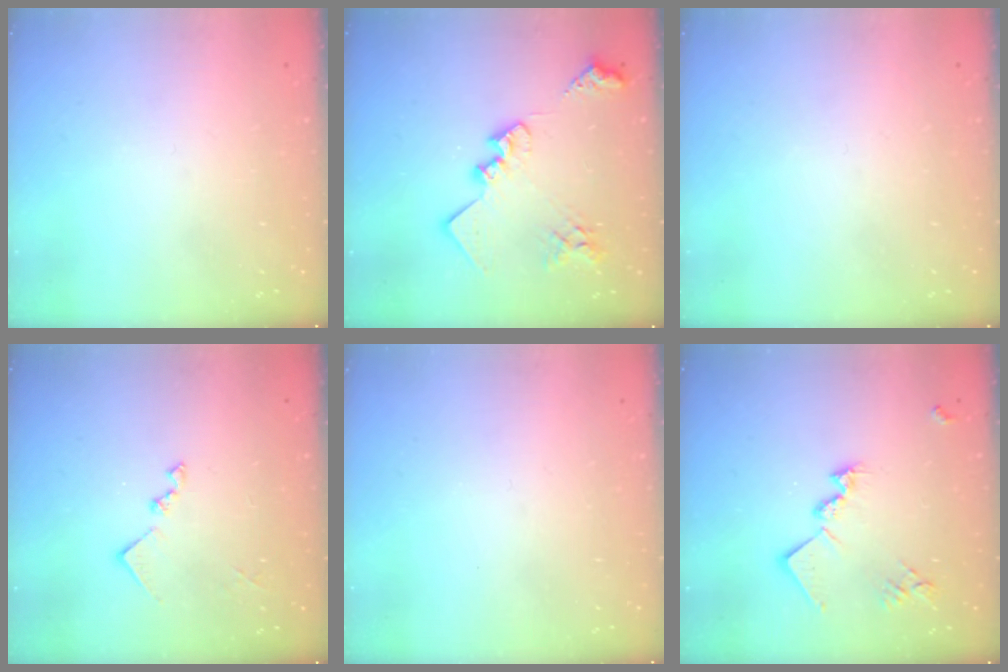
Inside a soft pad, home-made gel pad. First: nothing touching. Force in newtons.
{"total": 19.2, "press": 19.1, "slide": 1.4}
{"total": 0.0}
{"total": 9.5, "press": 9.5, "slide": 0.5}
{"total": 0.0}
{"total": 14.3, "press": 14.3, "slide": 0.2}